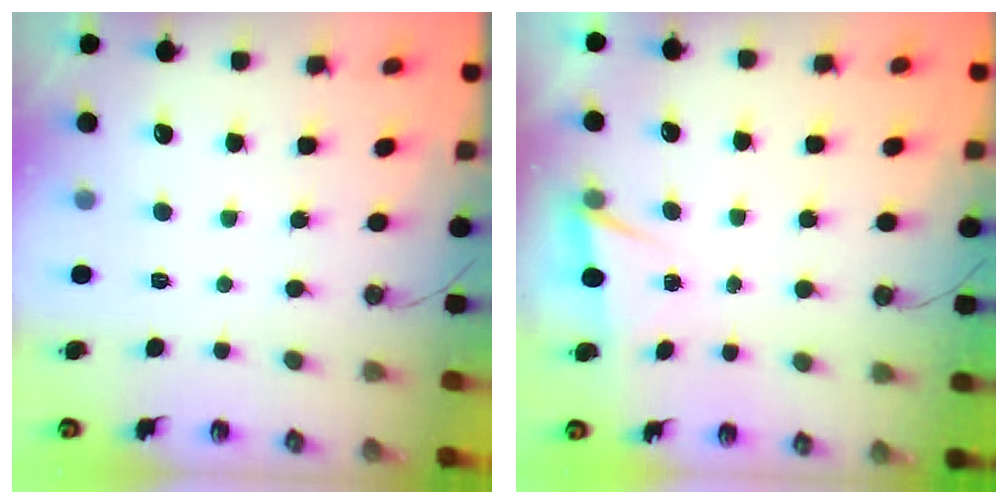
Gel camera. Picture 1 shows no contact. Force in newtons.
{"total": 2.7, "press": 1.5, "slide": 2.2}